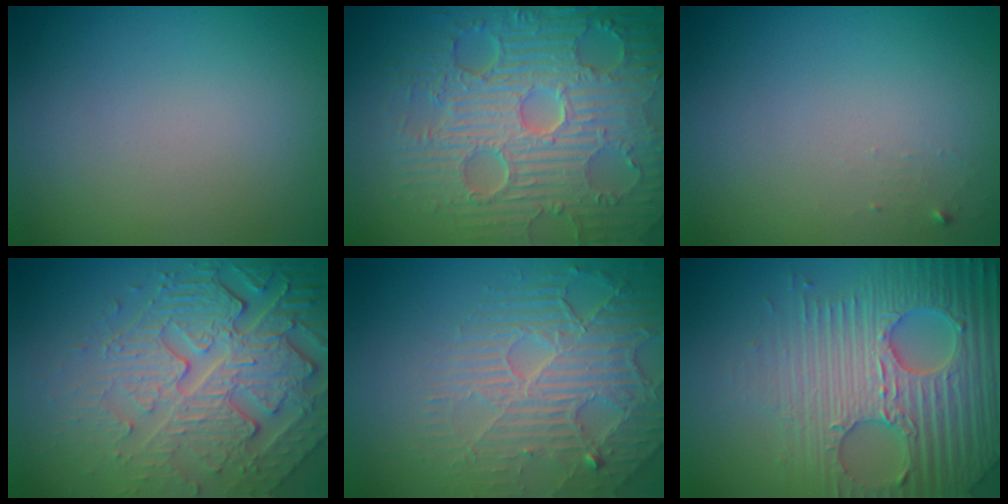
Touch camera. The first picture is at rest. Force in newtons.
{"total": 10.7, "press": 7.2, "slide": 7.9}
{"total": 0.6, "press": 0.6, "slide": 0.1}
{"total": 8.0, "press": 5.6, "slide": 5.7}
{"total": 4.5, "press": 4.2, "slide": 1.7}
{"total": 7.2, "press": 7.0, "slide": 1.7}